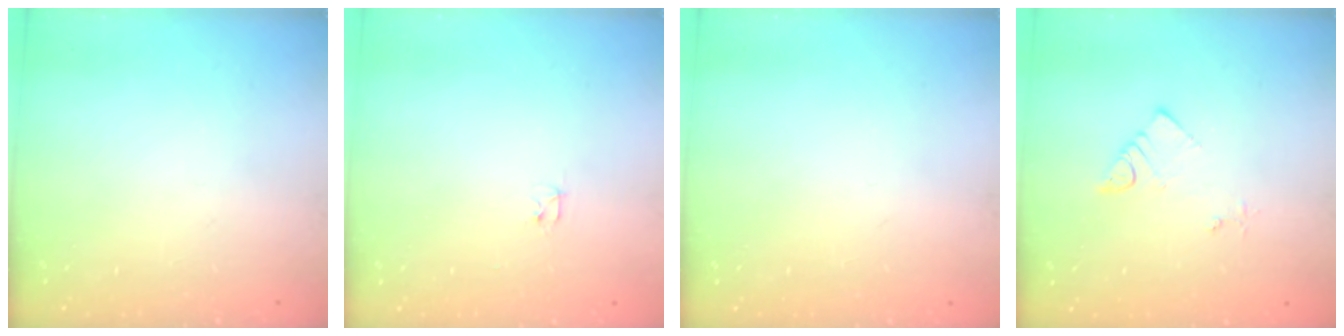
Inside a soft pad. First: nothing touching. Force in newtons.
{"total": 2.4, "press": 2.3, "slide": 0.4}
{"total": 0.7, "press": 0.6, "slide": 0.1}
{"total": 4.8, "press": 4.8, "slide": 0.2}